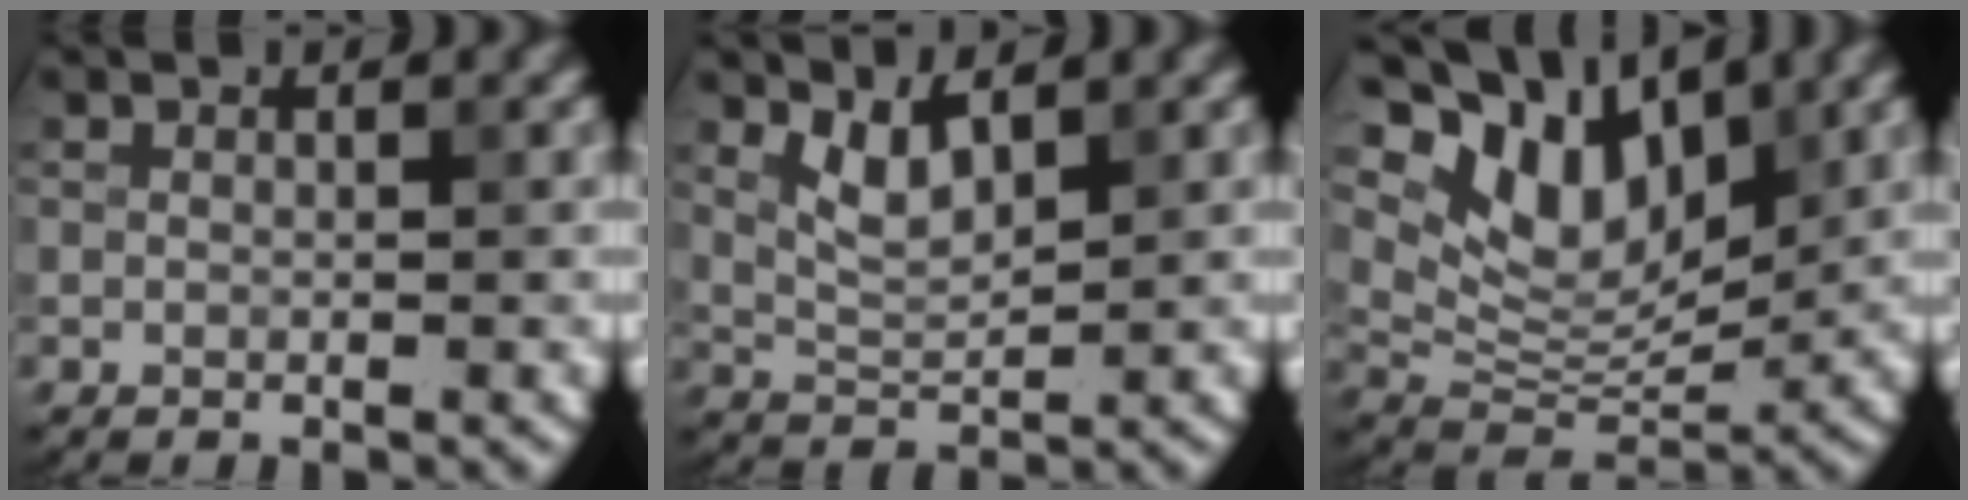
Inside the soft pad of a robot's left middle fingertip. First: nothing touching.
{"total": 2.9, "force": [1.6, 1.0, 2.1], "torque": [-0.048, -0.008, 0.037]}
{"total": 8.7, "force": [4.9, 4.7, 5.4], "torque": [-0.098, -0.001, 0.086]}